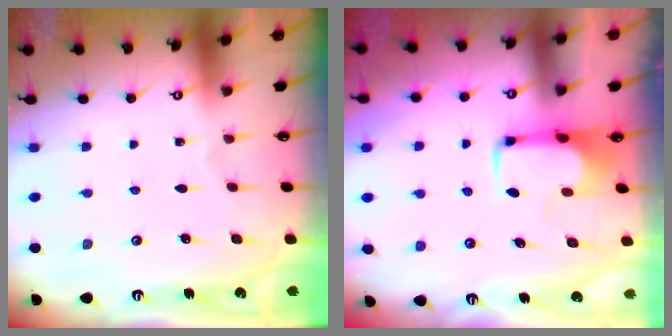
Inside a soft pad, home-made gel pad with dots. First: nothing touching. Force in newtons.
{"total": 1.9, "press": 1.9, "slide": 0.4}